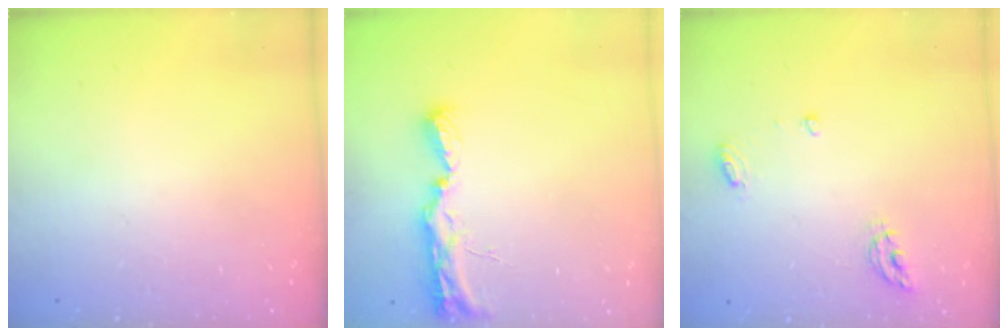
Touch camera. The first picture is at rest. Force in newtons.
{"total": 9.4, "press": 9.2, "slide": 2.0}
{"total": 5.8, "press": 5.8, "slide": 0.6}